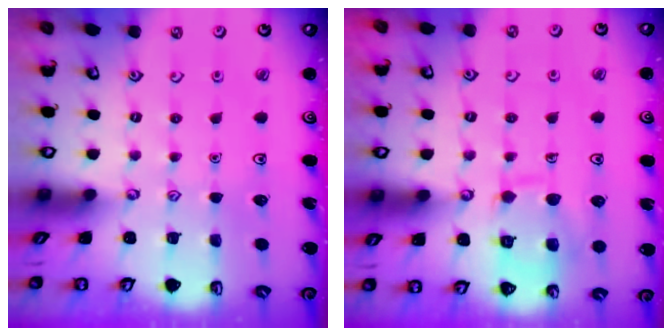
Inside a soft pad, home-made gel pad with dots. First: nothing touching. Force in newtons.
{"total": 11.1, "press": 11.1, "slide": 0.8}